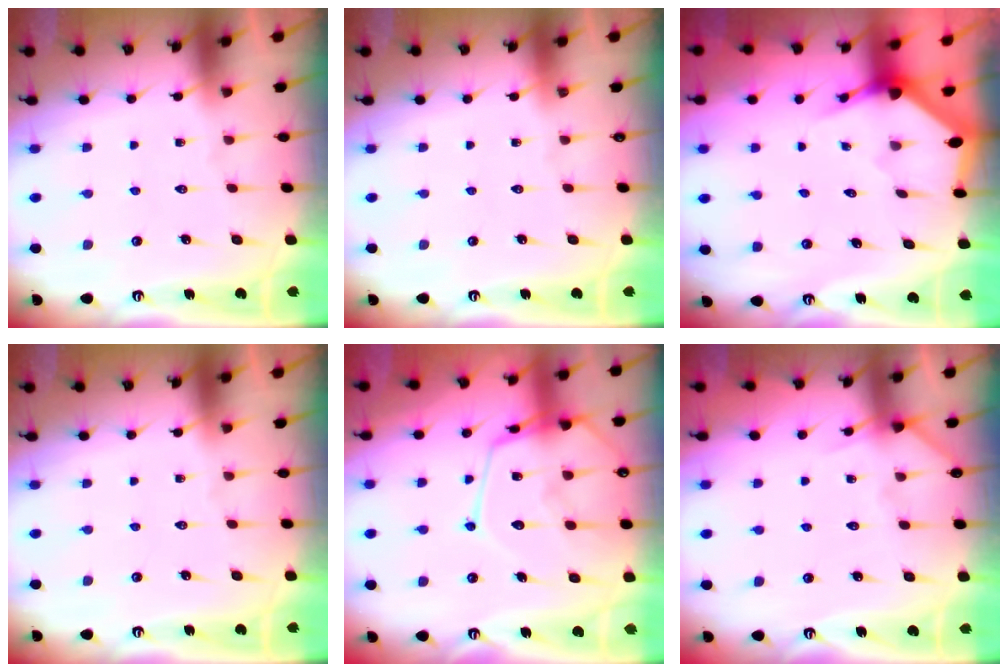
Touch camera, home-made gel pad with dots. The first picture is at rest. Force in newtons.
{"total": 0.0}
{"total": 2.9, "press": 2.9, "slide": 0.2}
{"total": 0.0}
{"total": 15.6, "press": 15.6, "slide": 1.5}
{"total": 5.3, "press": 5.3, "slide": 0.6}